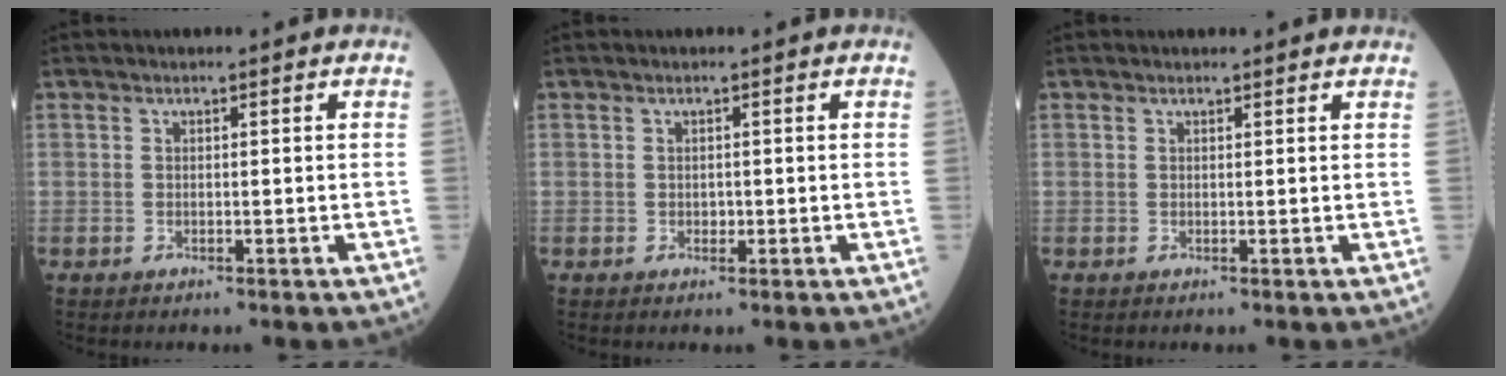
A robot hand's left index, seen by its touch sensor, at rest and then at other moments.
{"total": 1.2, "force": [-1.1, 0.5, 0.1], "torque": [-0.001, -0.005, -0.018]}
{"total": 1.3, "force": [1.3, 0.2, 0.2], "torque": [-0.008, 0.004, 0.007]}